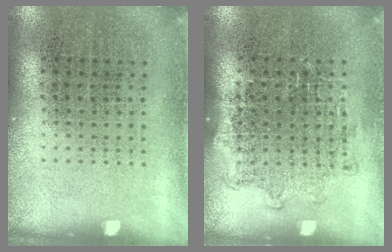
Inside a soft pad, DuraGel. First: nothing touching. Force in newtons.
{"total": 1.1, "press": 0.9, "slide": 0.5}